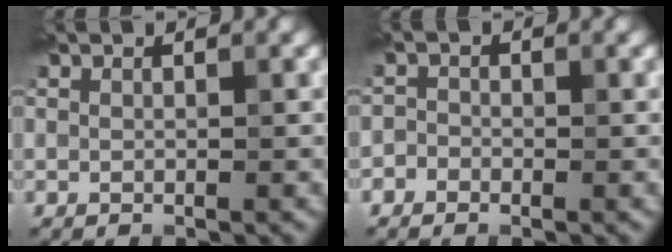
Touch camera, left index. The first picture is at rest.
{"total": 1.5, "force": [-1.0, 1.0, 0.0], "torque": [0.013, 0.009, -0.032]}